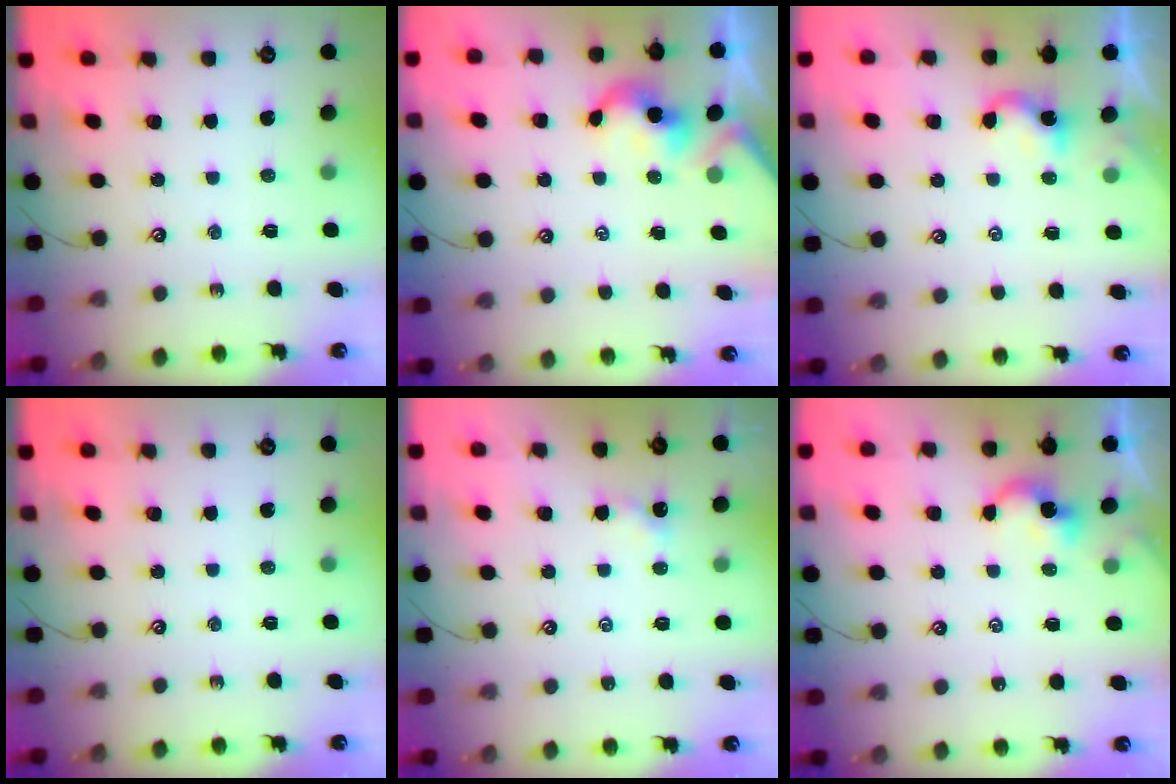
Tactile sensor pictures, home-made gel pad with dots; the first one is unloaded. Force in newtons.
{"total": 1.2, "press": 1.1, "slide": 0.3}
{"total": 2.8, "press": 2.7, "slide": 0.3}
{"total": 0.0}
{"total": 0.6, "press": 0.5, "slide": 0.2}
{"total": 0.0}